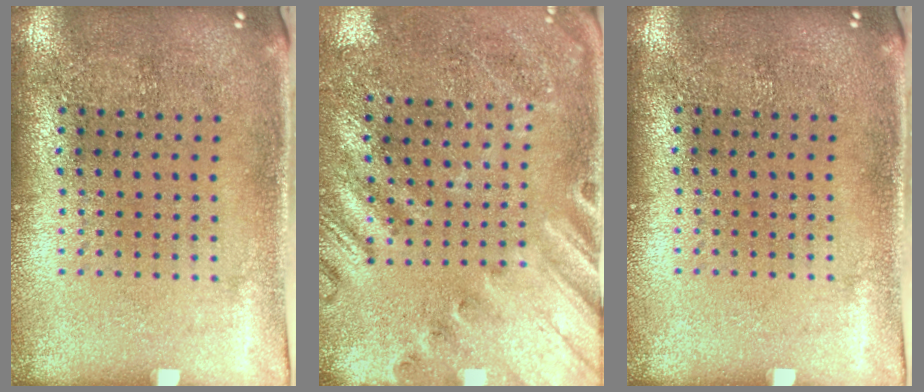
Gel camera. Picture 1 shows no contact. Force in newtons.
{"total": 2.3, "press": 2.0, "slide": 1.0}
{"total": 0.0}